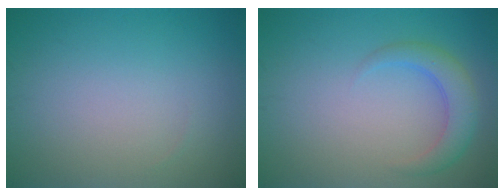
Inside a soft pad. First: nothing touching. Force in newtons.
{"total": 3.0, "press": 3.0, "slide": 0.1}